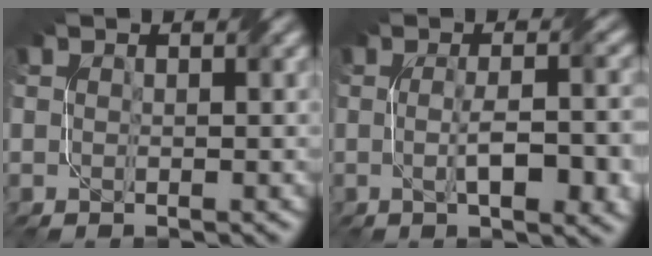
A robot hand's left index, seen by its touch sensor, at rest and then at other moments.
{"total": 6.7, "force": [-1.1, 1.7, 6.3], "torque": [-0.089, -0.005, -0.011]}